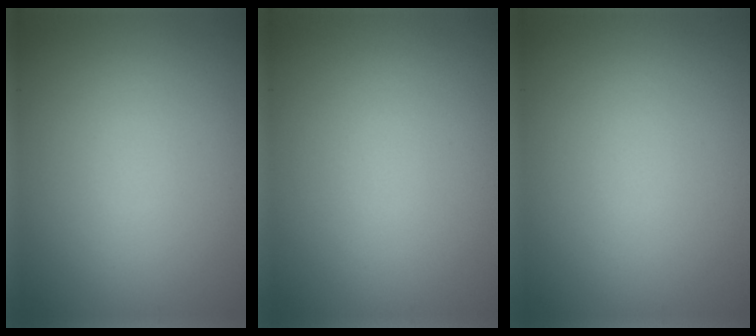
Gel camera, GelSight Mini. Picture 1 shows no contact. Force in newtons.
{"total": 0.0}
{"total": 0.0}